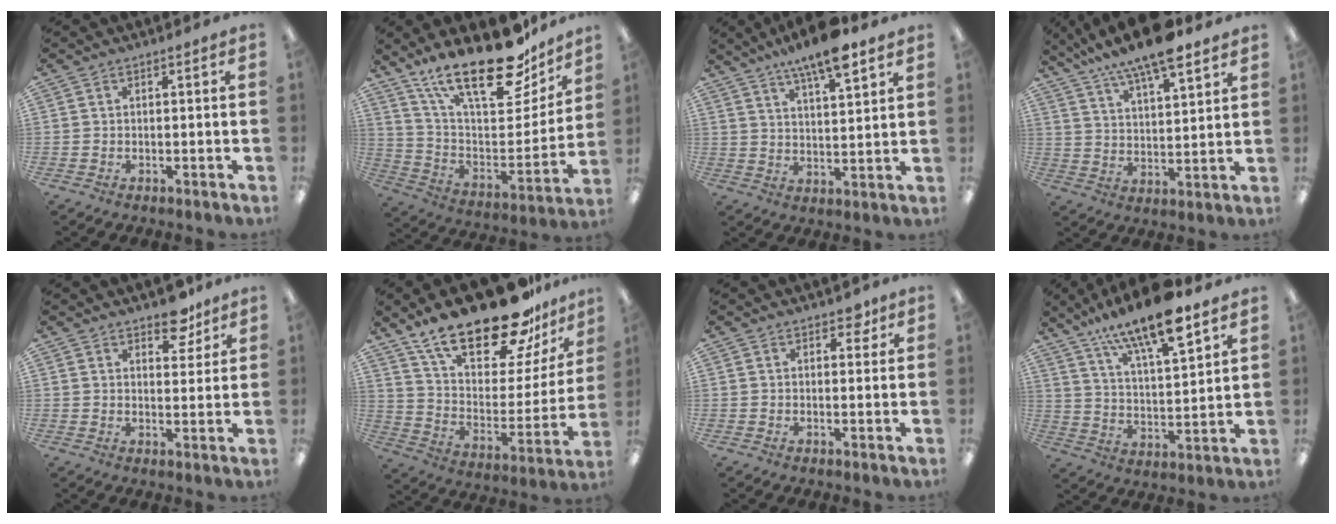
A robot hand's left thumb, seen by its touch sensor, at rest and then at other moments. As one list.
[{"total": 25.5, "force": [18.7, 9.4, 14.6], "torque": [-0.223, -0.123, 0.320]}, {"total": 11.0, "force": [8.2, 2.5, 6.8], "torque": [-0.117, -0.042, 0.142]}, {"total": 13.5, "force": [10.7, 3.6, 7.4], "torque": [-0.127, -0.056, 0.184]}, {"total": 7.1, "force": [5.5, 3.4, 2.9], "torque": [-0.014, -0.033, 0.093]}, {"total": 27.0, "force": [20.3, 9.3, 15.2], "torque": [-0.247, -0.131, 0.344]}, {"total": 3.1, "force": [2.1, 1.8, 1.5], "torque": [-0.009, -0.005, 0.032]}, {"total": 17.0, "force": [12.5, 4.8, 10.5], "torque": [-0.174, -0.074, 0.206]}]